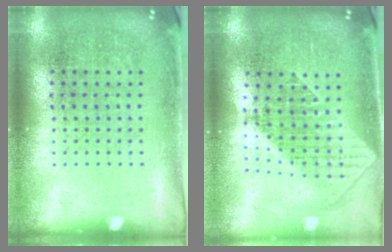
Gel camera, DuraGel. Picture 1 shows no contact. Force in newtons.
{"total": 1.8, "press": 1.5, "slide": 1.0}